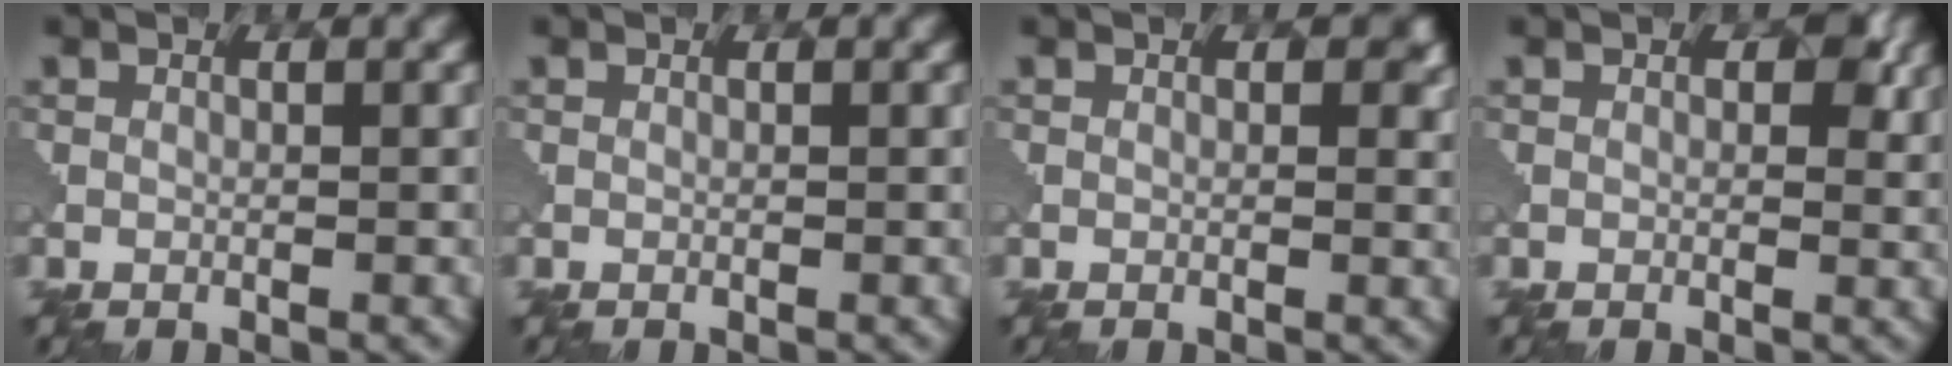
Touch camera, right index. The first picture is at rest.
{"total": 0.0}
{"total": 2.0, "force": [0.4, 1.2, 1.6], "torque": [-0.012, 0.007, 0.015]}
{"total": 2.1, "force": [0.7, 1.4, 1.5], "torque": [-0.025, -0.003, 0.024]}